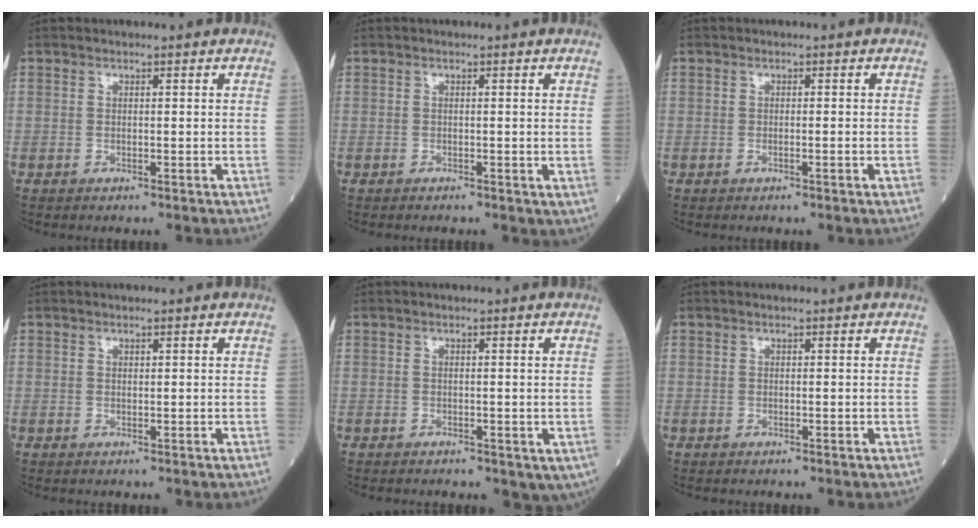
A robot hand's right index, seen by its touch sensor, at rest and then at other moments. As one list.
[{"total": 0.6, "force": [-0.3, 0.3, 0.5], "torque": [-0.010, -0.002, -0.004]}, {"total": 0.7, "force": [-0.3, -0.2, 0.6], "torque": [-0.015, 0.000, -0.003]}, {"total": 0.0}, {"total": 3.4, "force": [-1.5, 1.7, 2.5], "torque": [-0.026, -0.004, -0.020]}, {"total": 0.0}]